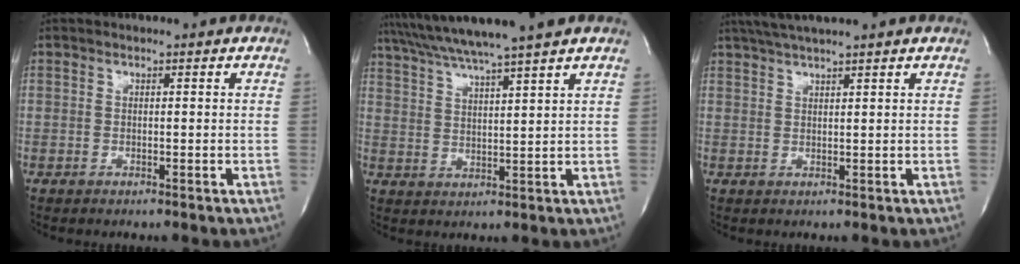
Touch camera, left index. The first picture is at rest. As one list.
[{"total": 10.9, "force": [9.4, -1.8, 5.3], "torque": [-0.098, 0.017, 0.151]}, {"total": 4.9, "force": [4.3, -0.8, 2.4], "torque": [-0.043, 0.021, 0.081]}]